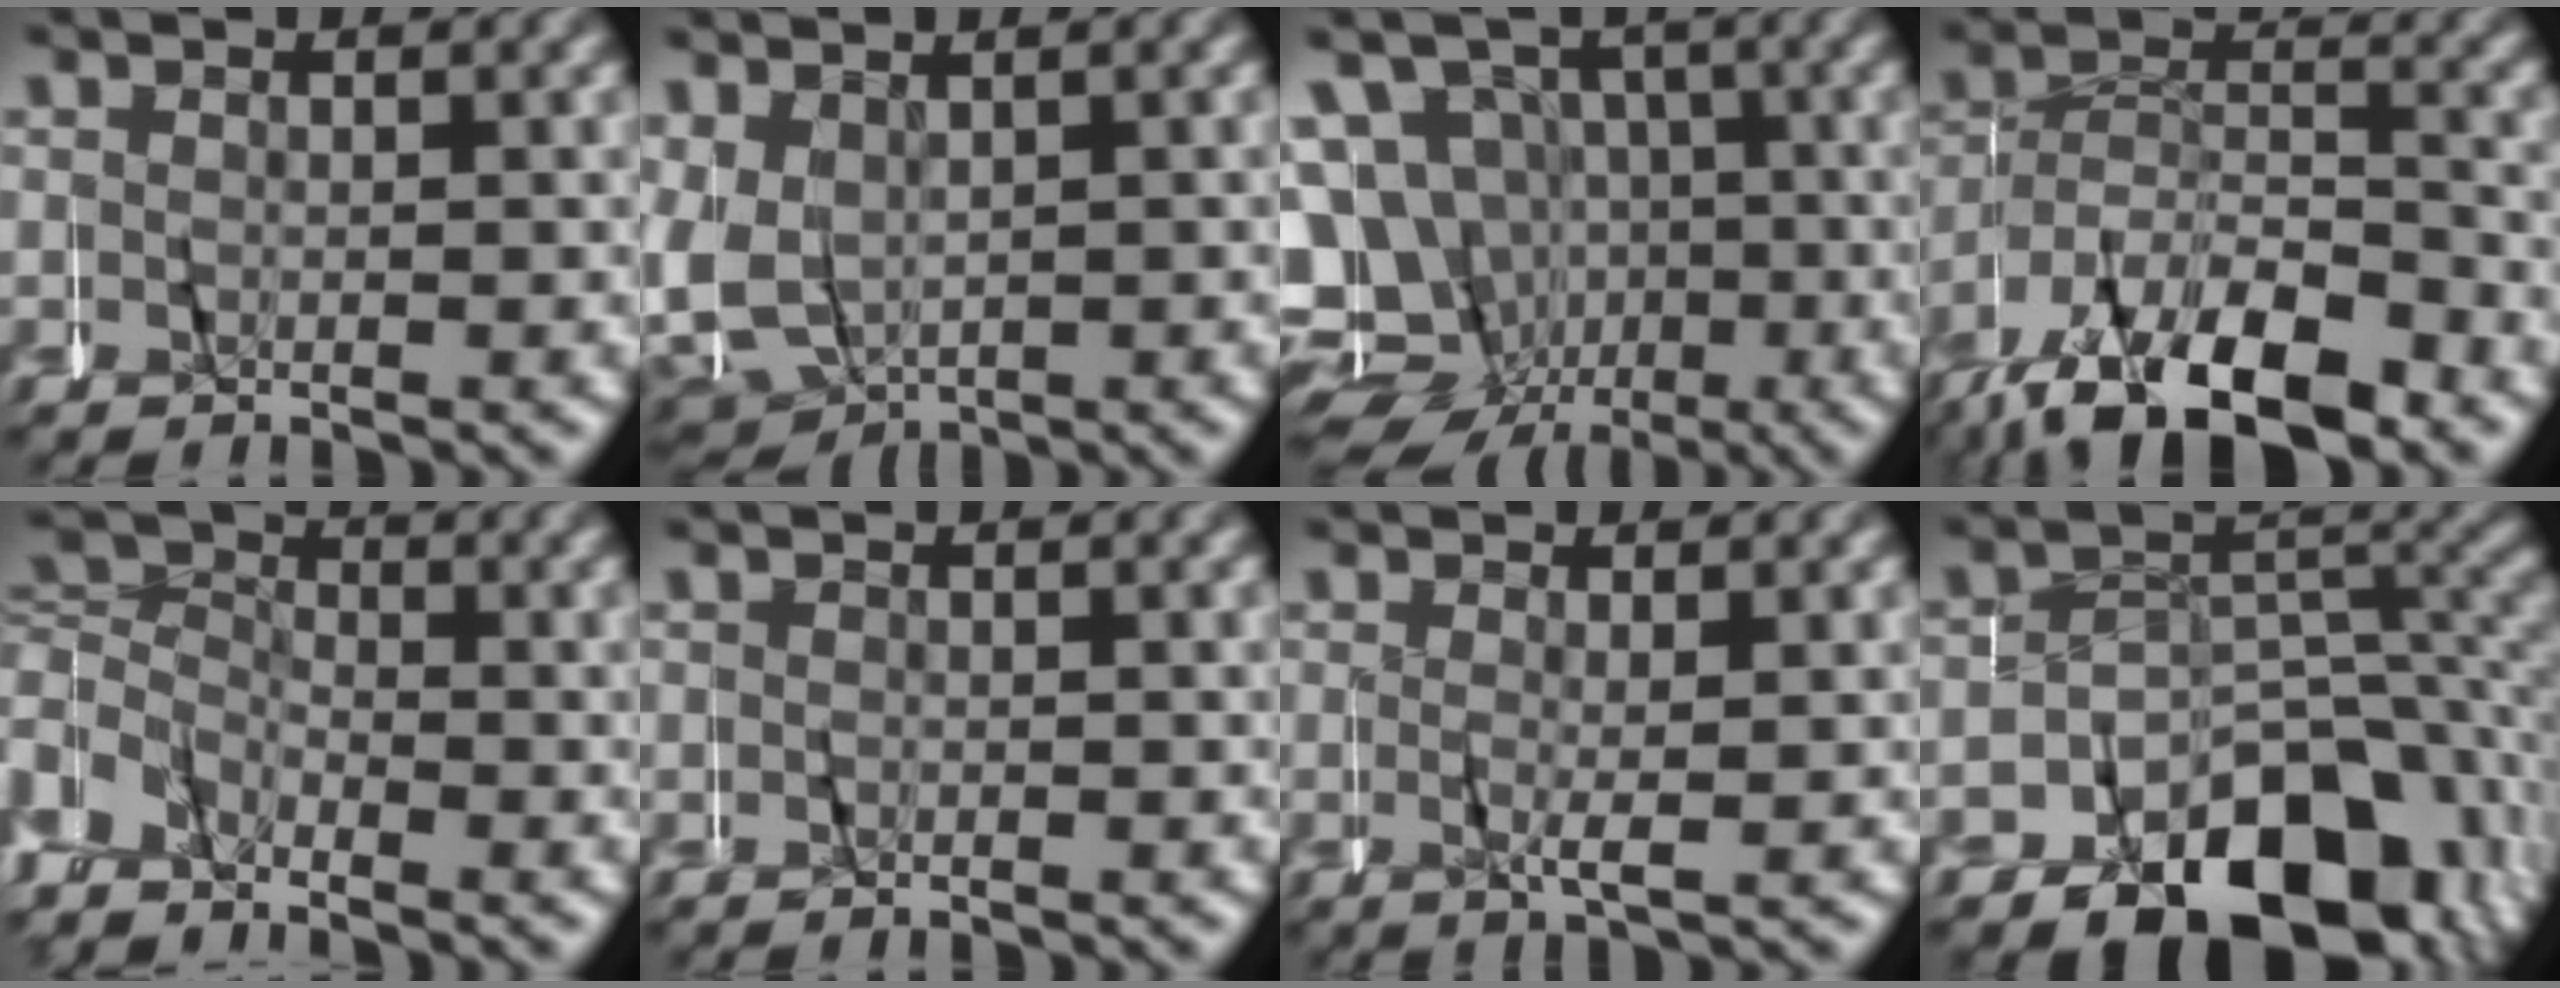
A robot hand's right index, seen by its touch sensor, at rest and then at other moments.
{"total": 9.4, "force": [-1.1, 8.7, 3.3], "torque": [-0.122, -0.039, -0.004]}
{"total": 13.4, "force": [-2.9, 12.1, 4.7], "torque": [-0.115, -0.048, -0.051]}
{"total": 11.3, "force": [-7.7, 5.5, 6.3], "torque": [-0.107, -0.024, -0.116]}
{"total": 5.6, "force": [-1.2, 4.8, 2.6], "torque": [-0.066, -0.006, -0.027]}
{"total": 1.0, "force": [-0.2, 0.8, 0.6], "torque": [-0.015, -0.003, -0.004]}
{"total": 1.6, "force": [-0.4, -0.4, 1.5], "torque": [-0.030, -0.003, -0.004]}
{"total": 9.6, "force": [-6.9, 4.7, 4.8], "torque": [-0.045, -0.004, -0.105]}